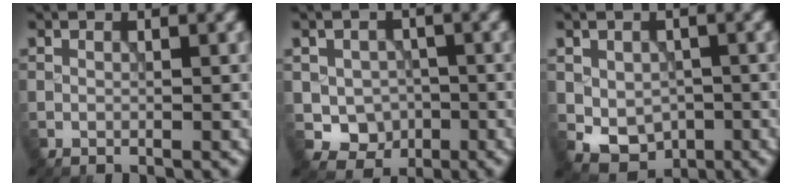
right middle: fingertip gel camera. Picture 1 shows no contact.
{"total": 3.8, "force": [-0.7, 3.3, 1.6], "torque": [-0.021, -0.010, -0.009]}
{"total": 4.4, "force": [-1.0, 3.3, 2.8], "torque": [-0.050, -0.012, -0.010]}